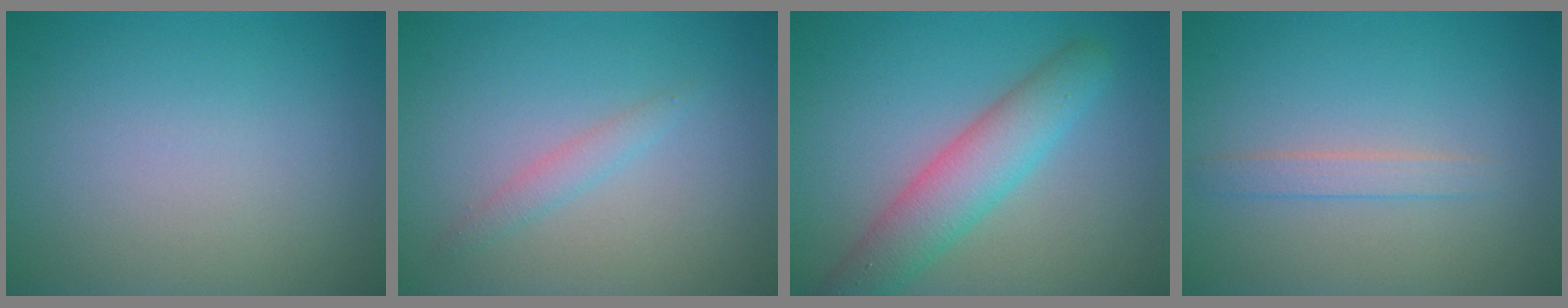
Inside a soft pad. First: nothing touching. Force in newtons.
{"total": 1.4, "press": 1.4, "slide": 0.1}
{"total": 5.2, "press": 5.2, "slide": 0.2}
{"total": 1.5, "press": 1.4, "slide": 0.1}